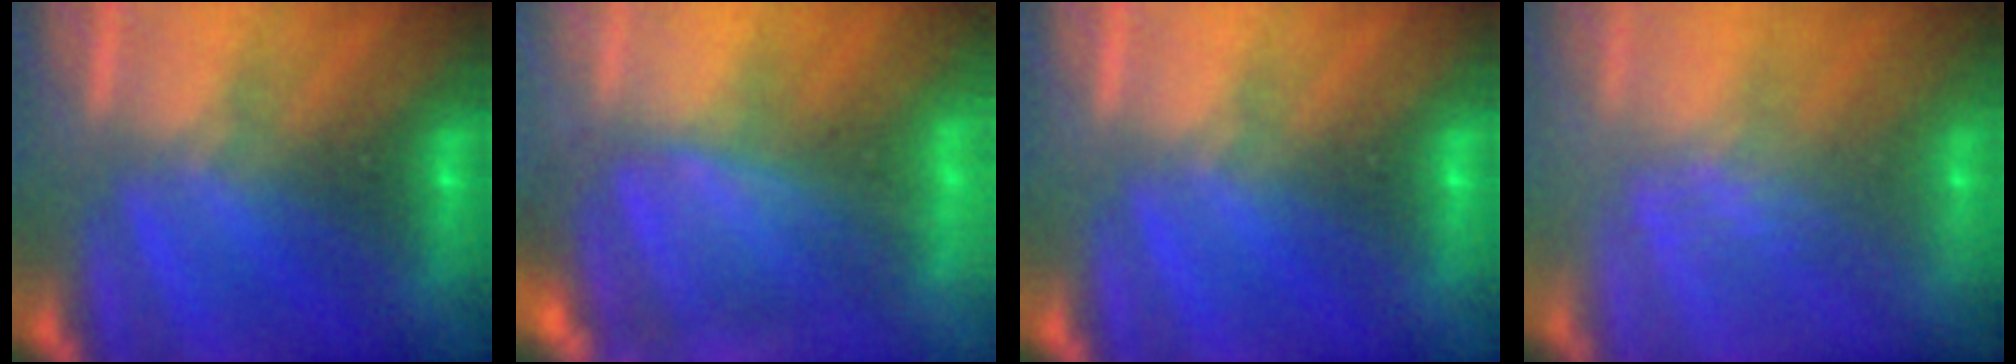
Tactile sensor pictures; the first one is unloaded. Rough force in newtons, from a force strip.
{"total": 4.6}
{"total": 0.0}
{"total": 2.4}